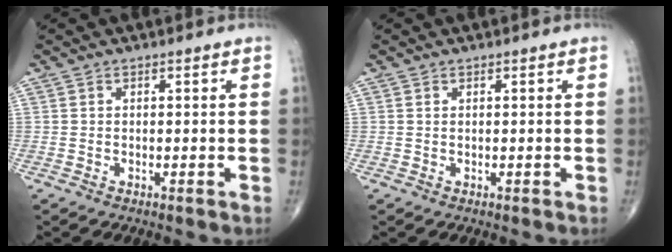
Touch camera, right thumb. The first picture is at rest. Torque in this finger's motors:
{"motor_torque": [0.17, 0.10, -0.31, -0.38, -0.01]}